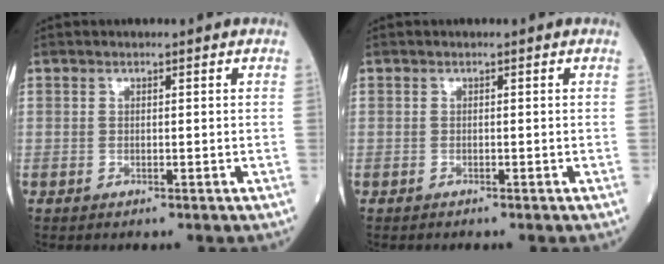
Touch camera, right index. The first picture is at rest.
{"total": 0.0}